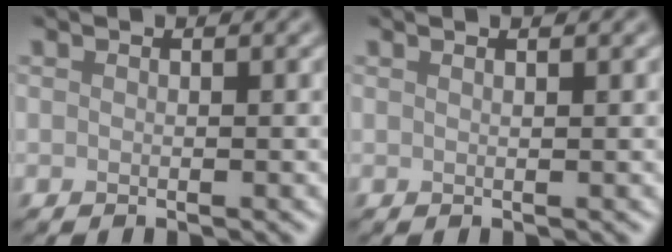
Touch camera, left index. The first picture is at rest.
{"total": 1.6, "force": [1.0, 0.7, 1.1], "torque": [-0.001, -0.002, -0.004]}